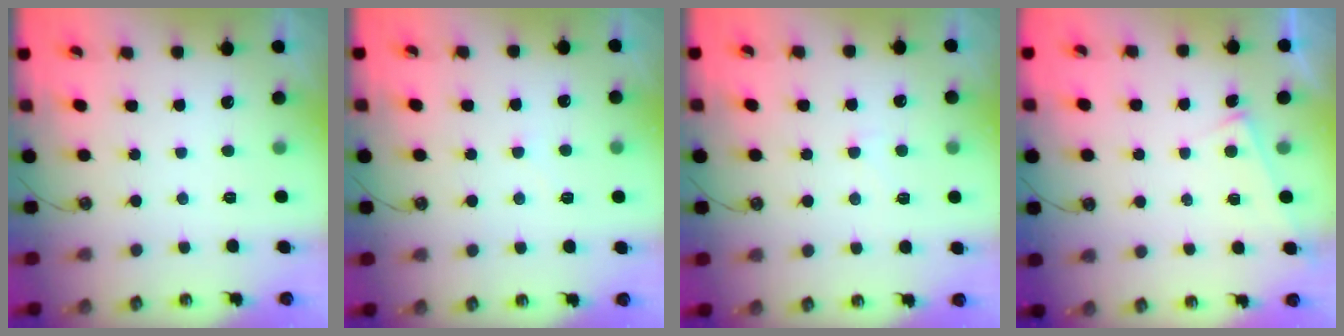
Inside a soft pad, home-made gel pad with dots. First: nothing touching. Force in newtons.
{"total": 5.5, "press": 5.5, "slide": 0.3}
{"total": 2.9, "press": 2.7, "slide": 0.9}
{"total": 3.8, "press": 3.8, "slide": 0.2}